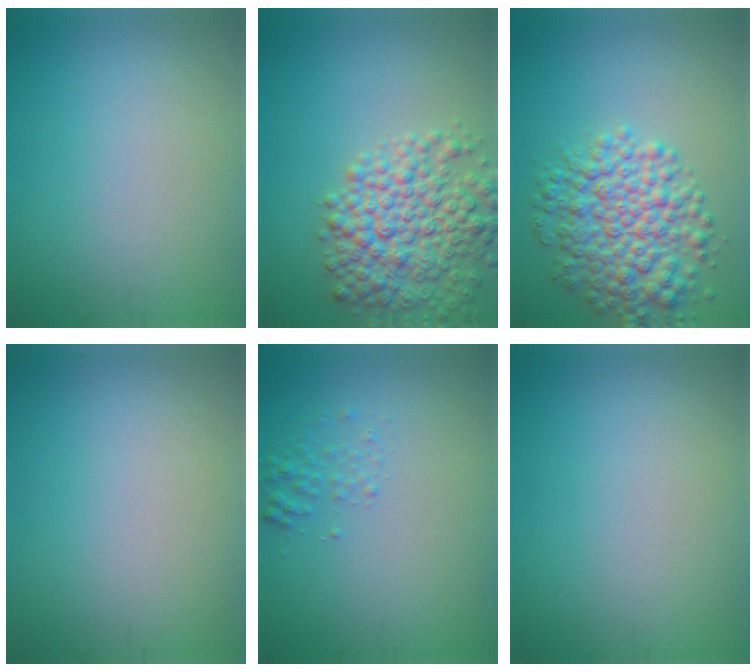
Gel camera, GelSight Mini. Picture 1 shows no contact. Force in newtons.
{"total": 7.1, "press": 7.1, "slide": 0.3}
{"total": 7.1, "press": 7.1, "slide": 0.2}
{"total": 0.0}
{"total": 1.3, "press": 1.3, "slide": 0.1}
{"total": 0.0}